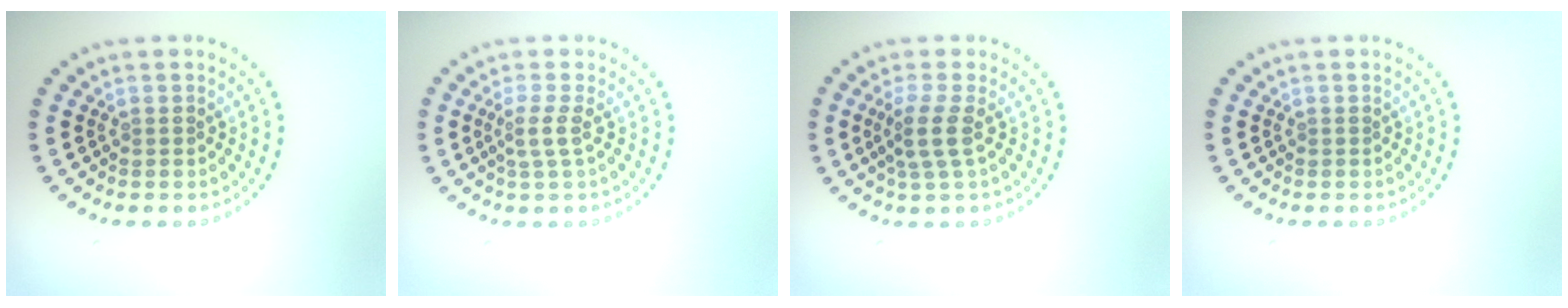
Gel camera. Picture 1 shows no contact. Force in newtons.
{"total": 1.9, "press": 1.4, "slide": 1.2}
{"total": 2.5, "press": 1.9, "slide": 1.6}
{"total": 0.0}